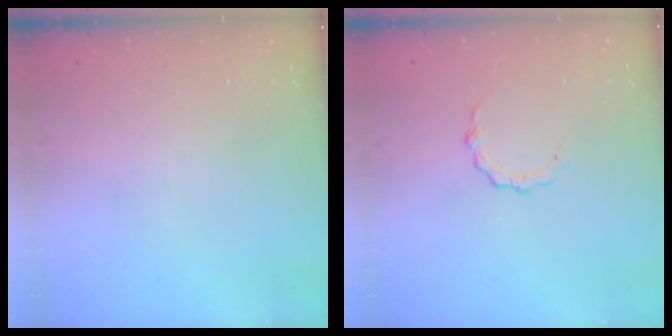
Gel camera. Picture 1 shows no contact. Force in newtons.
{"total": 5.3, "press": 5.3, "slide": 0.4}